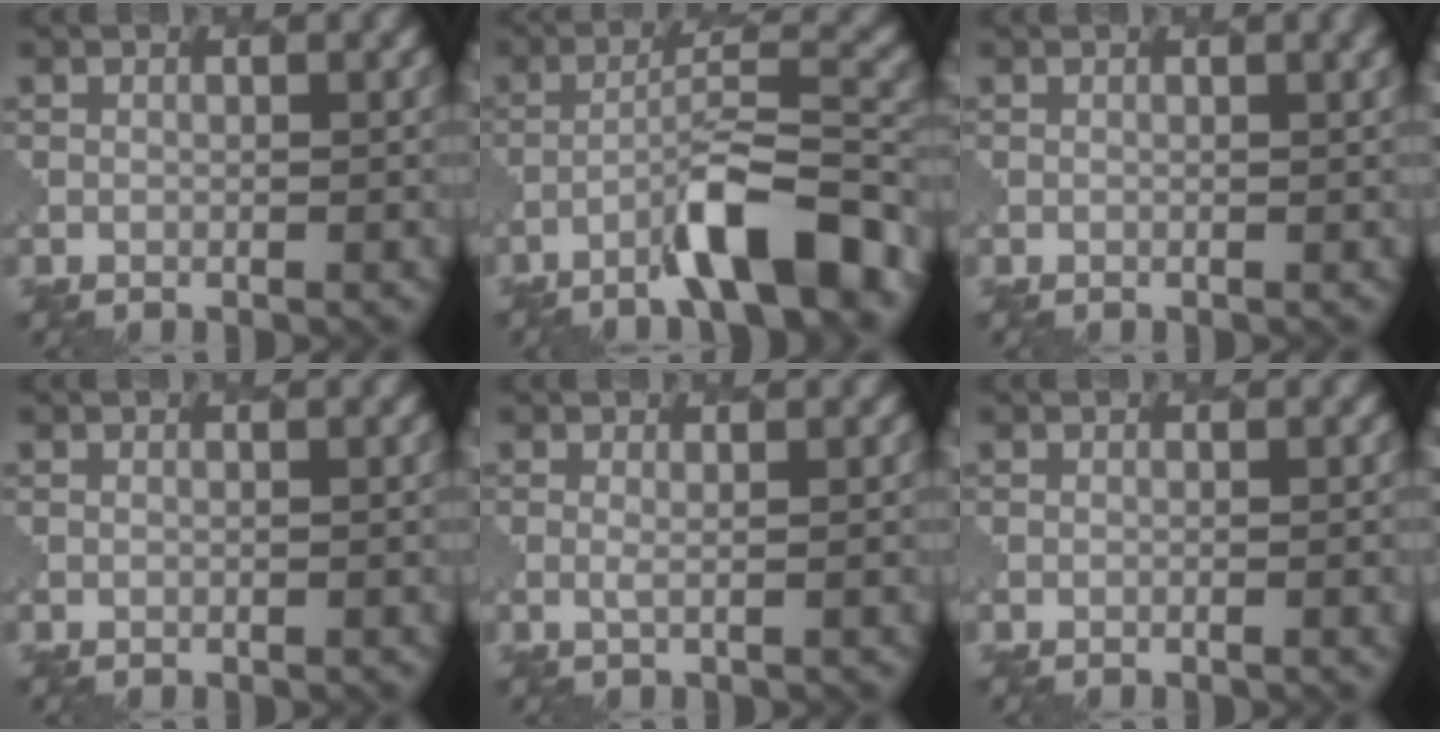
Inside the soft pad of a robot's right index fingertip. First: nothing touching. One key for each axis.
{"total": 7.5, "fx": -4.6, "fy": 1.2, "fz": 5.8, "tx": -0.096, "ty": 0.016, "tz": -0.073}
{"total": 1.9, "fx": 0.4, "fy": 0.8, "fz": 1.6, "tx": -0.011, "ty": -0.002, "tz": 0.002}
{"total": 0.0}
{"total": 0.9, "fx": 0.4, "fy": 0.3, "fz": 0.8, "tx": -0.013, "ty": -0.002, "tz": 0.005}
{"total": 0.9, "fx": -0.1, "fy": 0.3, "fz": 0.9, "tx": -0.005, "ty": 0.001, "tz": -0.007}